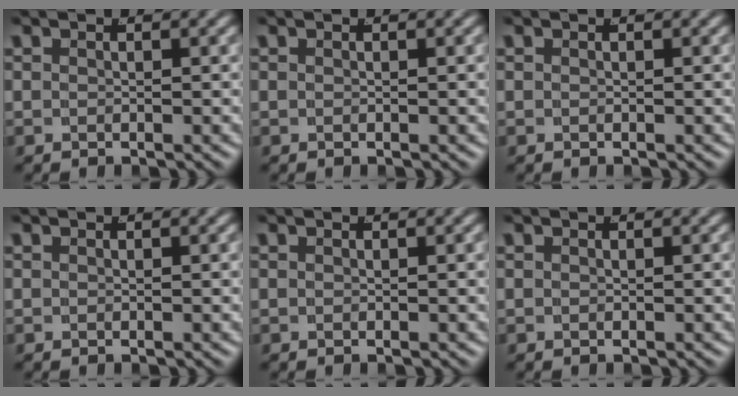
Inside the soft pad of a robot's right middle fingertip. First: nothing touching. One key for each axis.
{"total": 0.0}
{"total": 0.0}
{"total": 0.0}
{"total": 0.0}
{"total": 0.0}